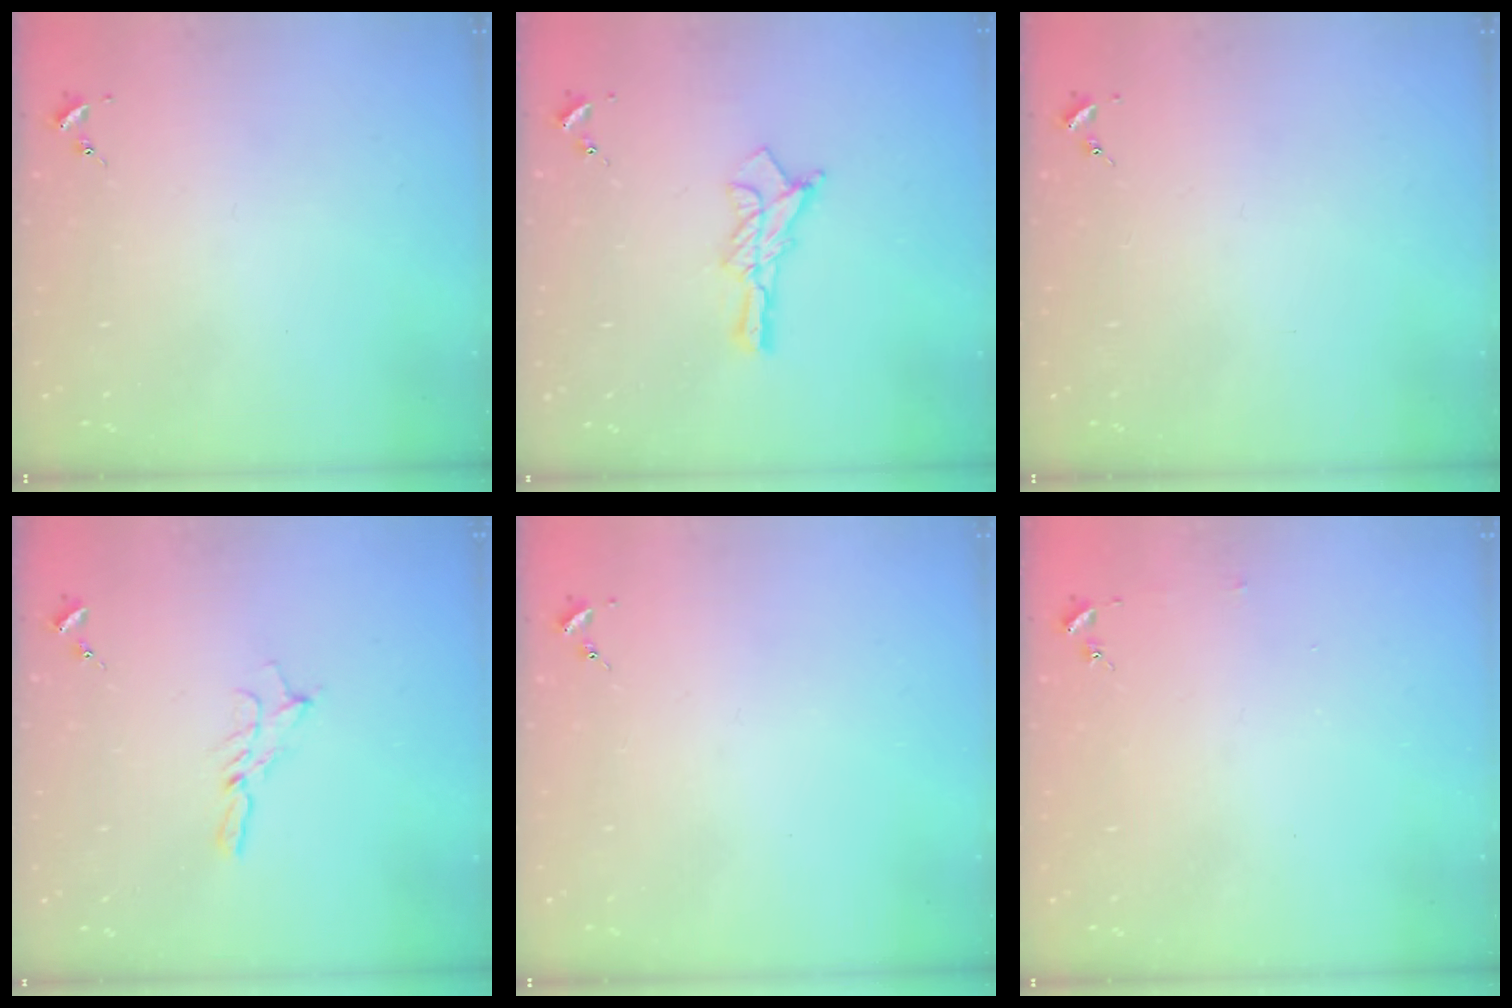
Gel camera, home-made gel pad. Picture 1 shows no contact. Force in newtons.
{"total": 10.6, "press": 10.6, "slide": 0.8}
{"total": 0.0}
{"total": 5.6, "press": 5.6, "slide": 0.2}
{"total": 0.0}
{"total": 2.5, "press": 2.5, "slide": 0.2}